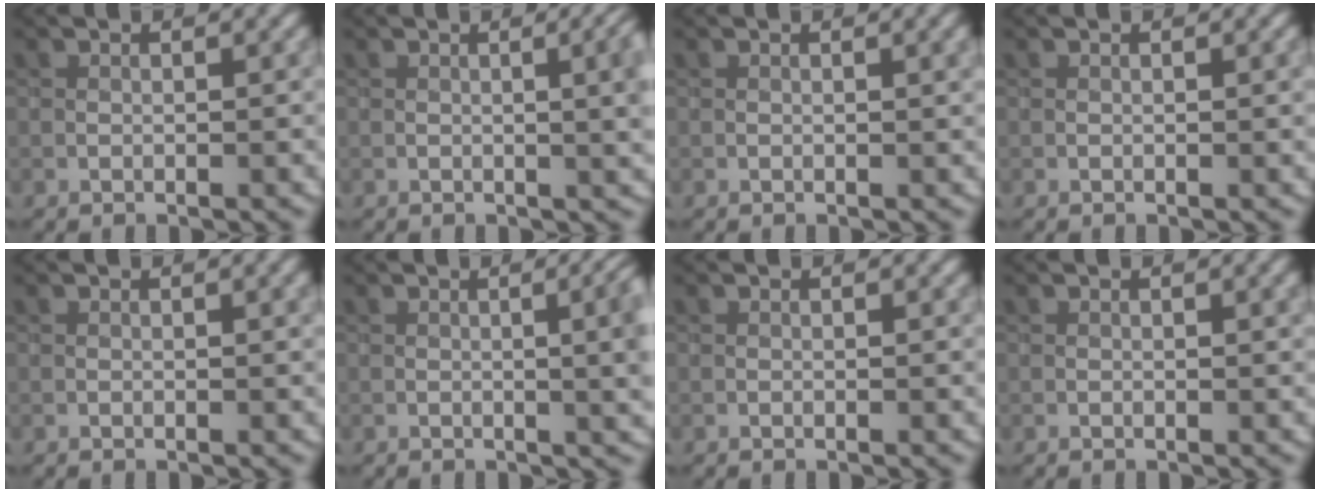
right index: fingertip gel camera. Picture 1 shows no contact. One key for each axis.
{"total": 5.5, "fx": 0.3, "fy": 2.1, "fz": 5.0, "tx": -0.044, "ty": 0.004, "tz": 0.006}
{"total": 1.0, "fx": 0.3, "fy": 0.2, "fz": 1.0, "tx": -0.015, "ty": 0.001, "tz": 0.004}
{"total": 0.6, "fx": 0.1, "fy": 0.1, "fz": 0.5, "tx": -0.007, "ty": 0.000, "tz": 0.001}
{"total": 0.8, "fx": 0.2, "fy": 0.1, "fz": 0.7, "tx": -0.010, "ty": 0.002, "tz": 0.002}
{"total": 6.7, "fx": 0.1, "fy": 2.7, "fz": 6.1, "tx": -0.051, "ty": 0.004, "tz": 0.003}
{"total": 0.0}
{"total": 0.9, "fx": 0.3, "fy": 0.2, "fz": 0.8, "tx": -0.012, "ty": 0.001, "tz": 0.004}